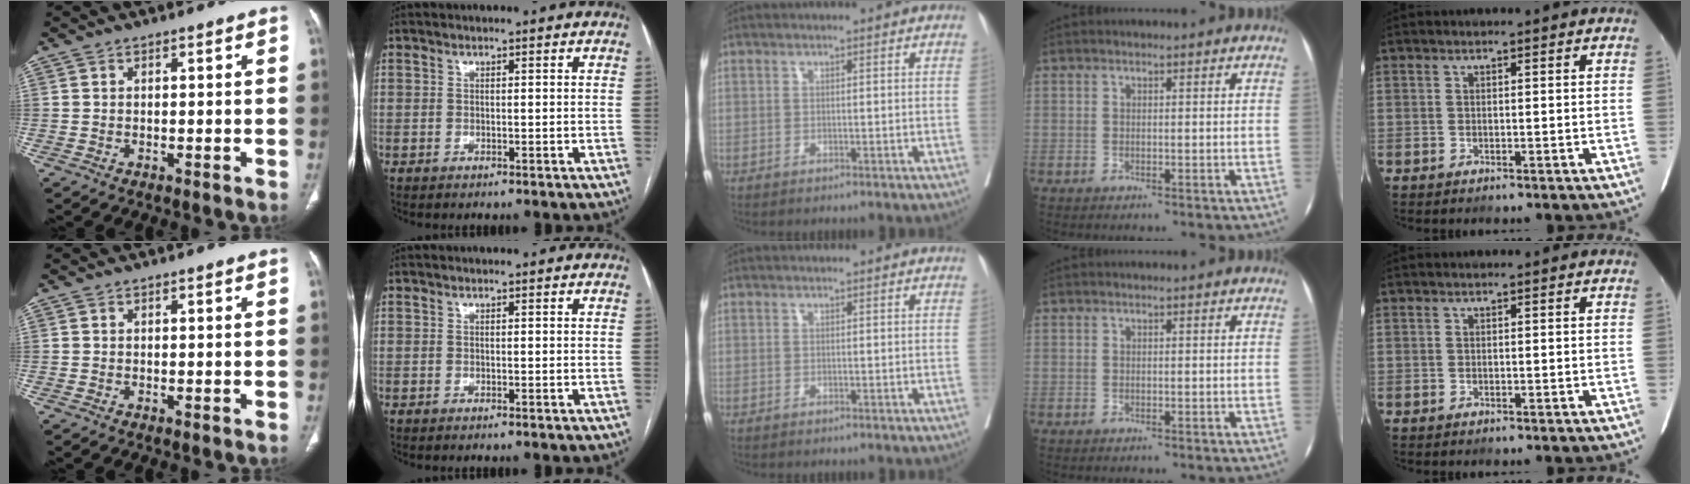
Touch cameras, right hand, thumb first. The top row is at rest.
{}